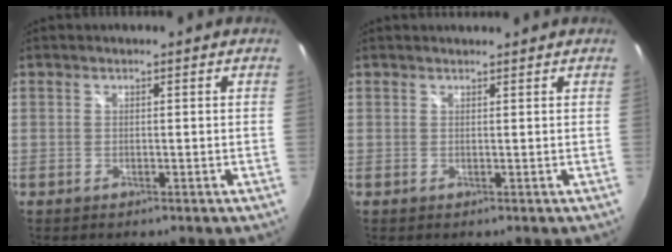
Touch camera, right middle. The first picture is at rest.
{"total": 1.3, "force": [1.2, 0.1, 0.1], "torque": [-0.006, 0.001, 0.019]}